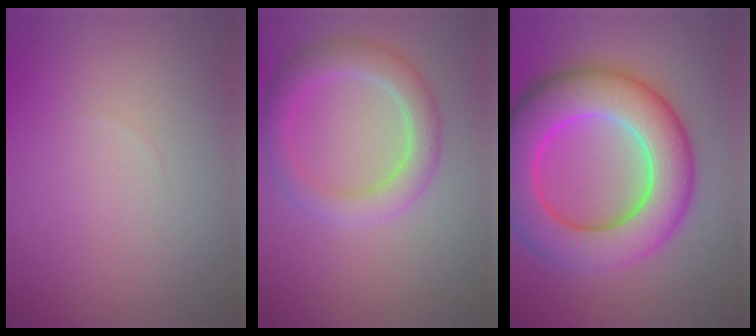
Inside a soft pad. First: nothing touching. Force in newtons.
{"total": 3.9, "press": 3.9, "slide": 0.2}
{"total": 11.2, "press": 11.2, "slide": 0.2}